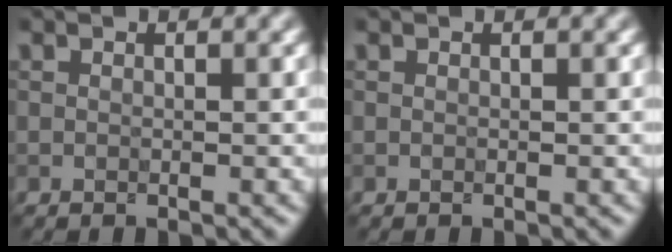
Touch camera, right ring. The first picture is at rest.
{"total": 0.0}